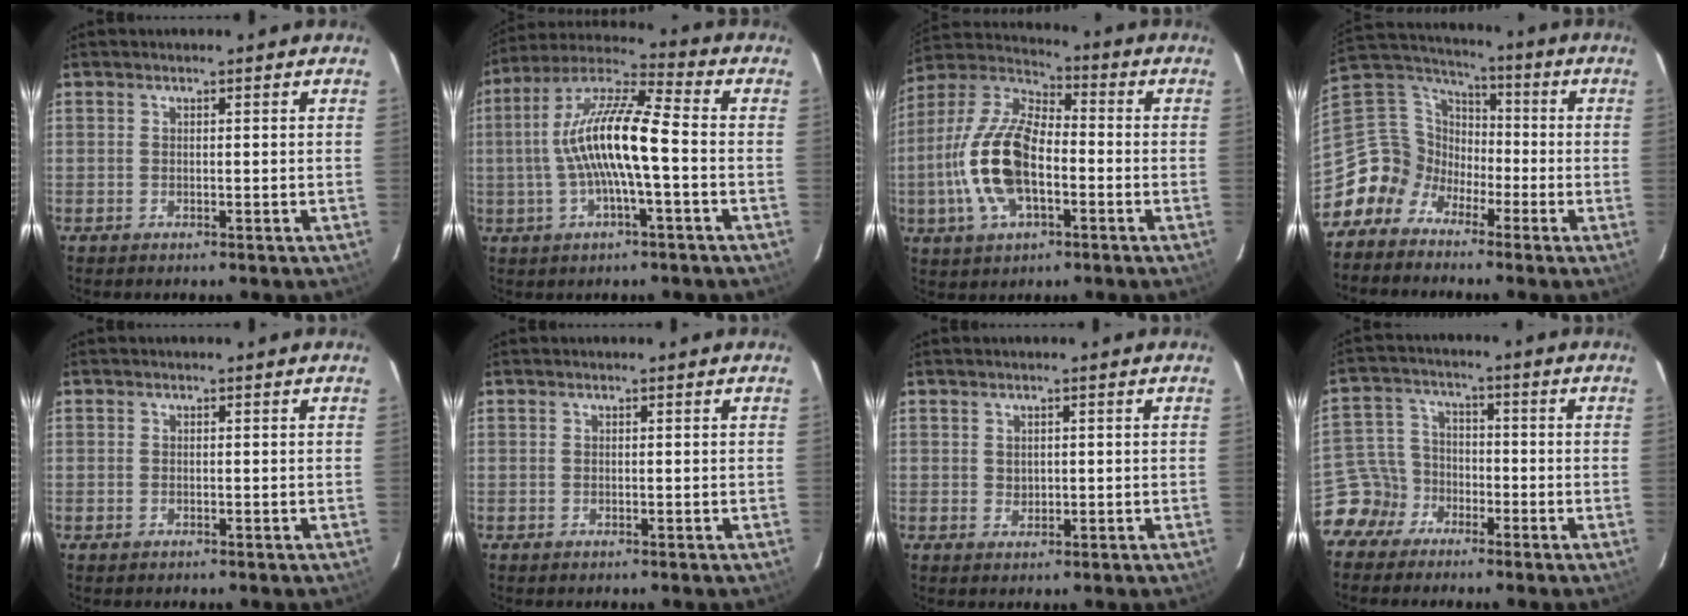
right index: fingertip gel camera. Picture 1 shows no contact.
{"total": 14.1, "force": [-1.5, 2.3, 13.8], "torque": [-0.264, 0.015, -0.034]}
{"total": 16.7, "force": [-3.8, 7.9, 14.2], "torque": [-0.304, 0.004, -0.076]}
{"total": 10.5, "force": [-6.1, 8.3, 2.0], "torque": [-0.059, 0.037, -0.140]}
{"total": 0.7, "force": [-0.4, 0.6, 0.2], "torque": [-0.004, -0.001, -0.007]}
{"total": 0.0}
{"total": 1.4, "force": [0.4, 1.2, 0.5], "torque": [-0.004, 0.002, 0.011]}
{"total": 7.2, "force": [-4.9, 5.3, 0.0], "torque": [-0.013, 0.027, -0.102]}